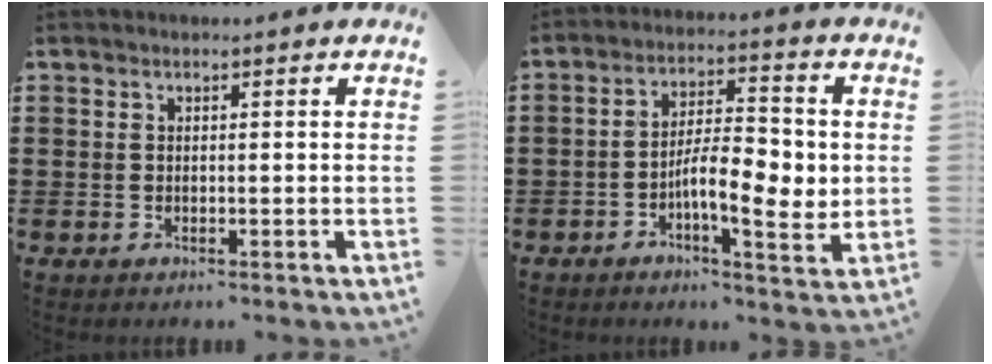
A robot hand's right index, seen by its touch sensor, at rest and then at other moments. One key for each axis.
{"total": 8.9, "fx": -1.2, "fy": 3.5, "fz": 8.1, "tx": -0.128, "ty": 0.002, "tz": -0.024}